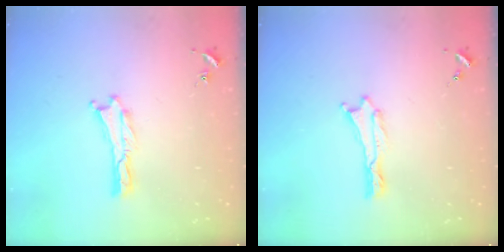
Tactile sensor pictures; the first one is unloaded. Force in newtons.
{"total": 0.0}